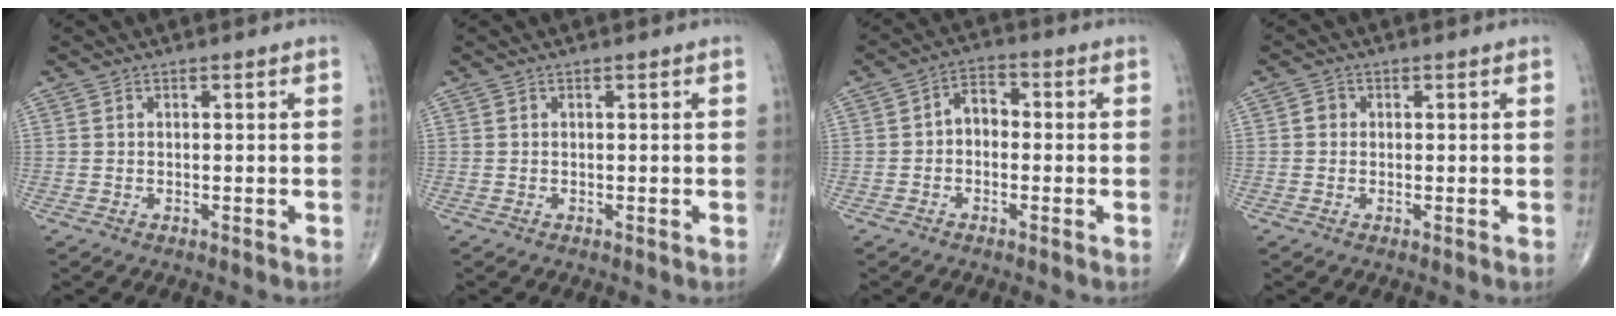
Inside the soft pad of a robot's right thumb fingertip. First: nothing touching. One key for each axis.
{"total": 0.0}
{"total": 4.6, "fx": -0.5, "fy": 3.4, "fz": 3.1, "tx": -0.035, "ty": 0.021, "tz": -0.022}
{"total": 1.4, "fx": 0.0, "fy": 1.3, "fz": 0.5, "tx": -0.002, "ty": 0.003, "tz": -0.003}